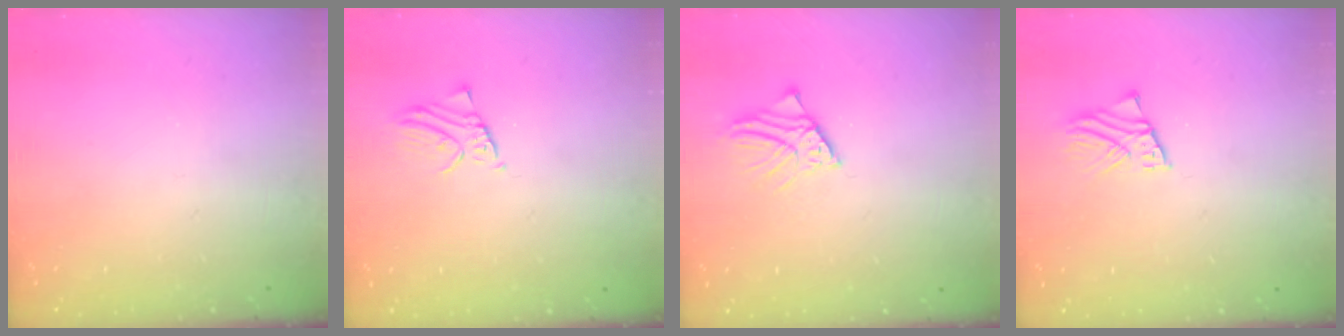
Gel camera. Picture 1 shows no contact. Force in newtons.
{"total": 1.9, "press": 1.9, "slide": 0.1}
{"total": 2.9, "press": 2.9, "slide": 0.2}
{"total": 2.3, "press": 2.3, "slide": 0.2}